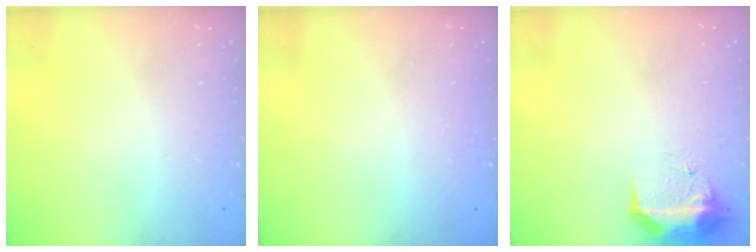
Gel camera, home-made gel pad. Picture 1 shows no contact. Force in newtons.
{"total": 0.0}
{"total": 15.7, "press": 10.5, "slide": 11.7}